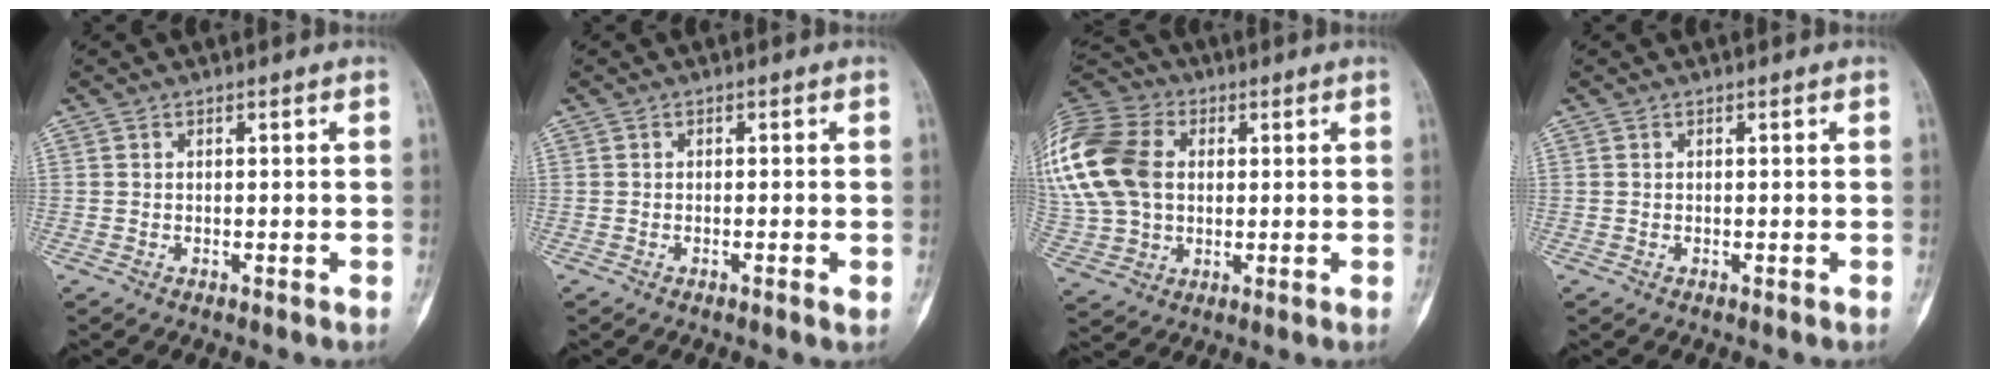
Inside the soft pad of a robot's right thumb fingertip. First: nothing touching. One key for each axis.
{"total": 1.1, "fx": -0.4, "fy": 0.1, "fz": 1.0, "tx": -0.021, "ty": -0.003, "tz": -0.008}
{"total": 25.0, "fx": 4.9, "fy": 18.3, "fz": 16.3, "tx": -0.395, "ty": 0.043, "tz": 0.099}
{"total": 0.0}